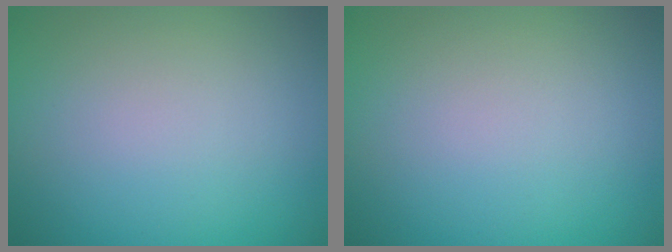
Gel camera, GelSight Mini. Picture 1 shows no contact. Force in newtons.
{"total": 0.0}